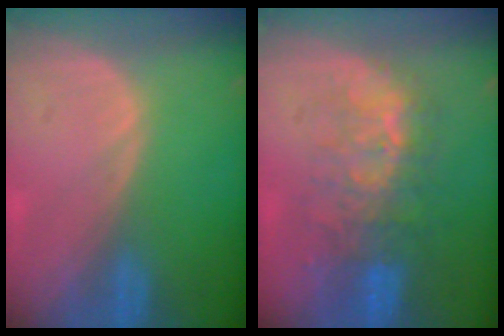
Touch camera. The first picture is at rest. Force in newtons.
{"total": 9.7, "press": 8.4, "slide": 4.8}